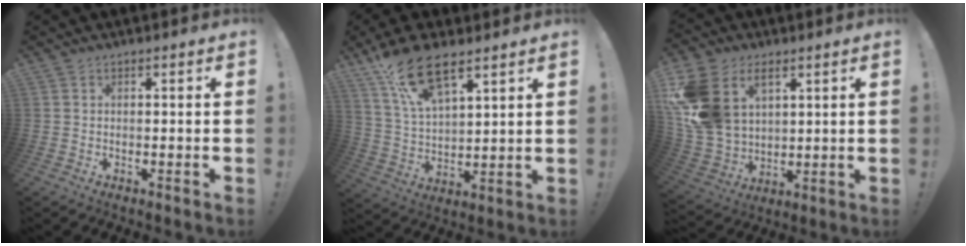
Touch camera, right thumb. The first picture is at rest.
{"total": 15.4, "force": [10.2, 6.4, 9.7], "torque": [-0.176, -0.046, 0.183]}
{"total": 17.1, "force": [6.8, 12.5, 9.5], "torque": [-0.194, -0.033, 0.132]}